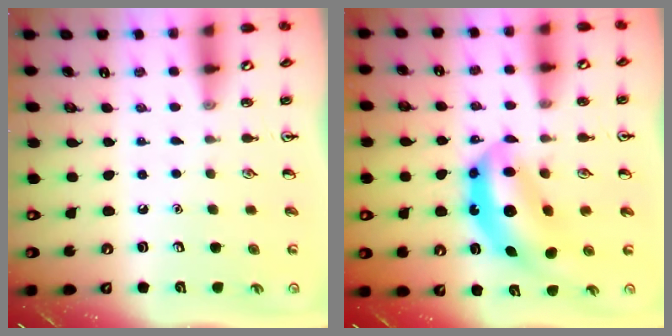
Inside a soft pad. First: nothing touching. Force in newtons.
{"total": 10.9, "press": 10.4, "slide": 3.2}